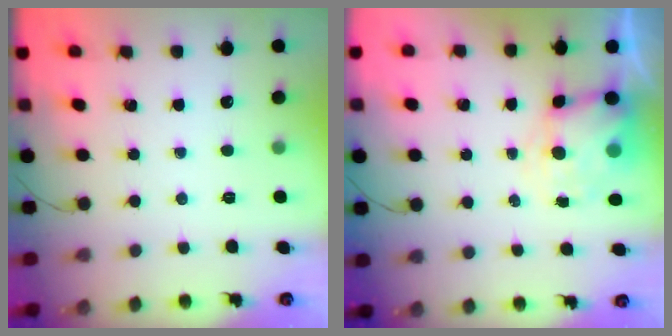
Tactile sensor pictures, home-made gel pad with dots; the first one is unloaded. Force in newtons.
{"total": 4.8, "press": 4.7, "slide": 1.0}